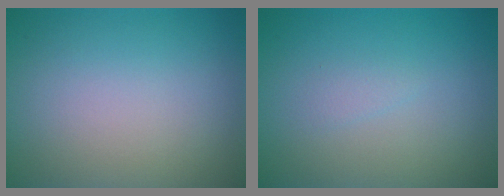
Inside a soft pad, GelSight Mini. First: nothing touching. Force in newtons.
{"total": 0.7, "press": 0.7, "slide": 0.1}